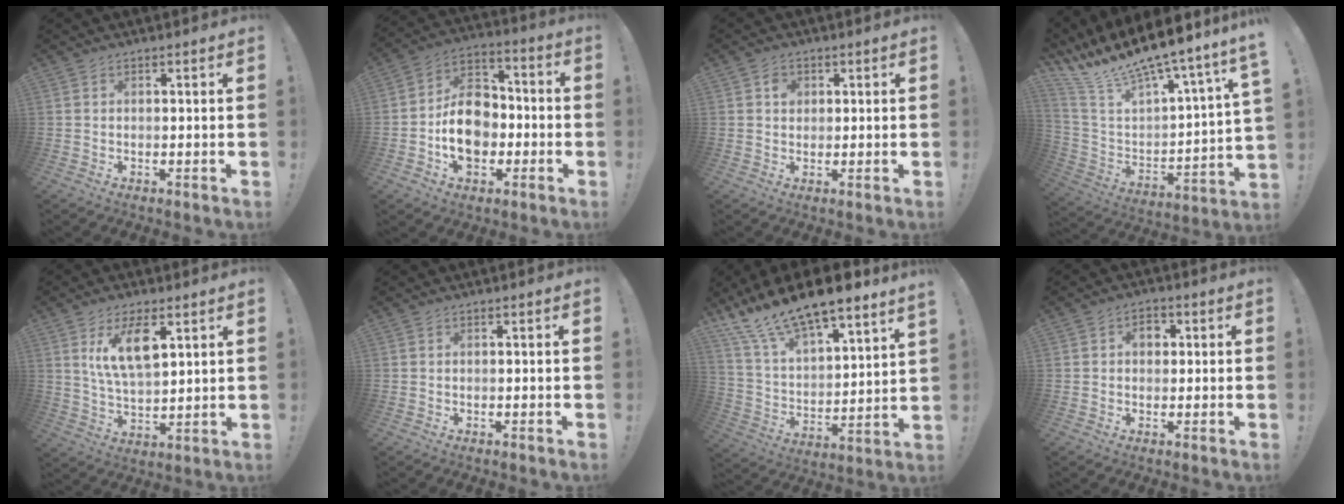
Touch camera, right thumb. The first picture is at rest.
{"total": 14.8, "force": [-3.0, 11.2, 9.2], "torque": [-0.161, 0.023, -0.050]}
{"total": 2.8, "force": [0.8, 2.3, 1.3], "torque": [-0.009, -0.001, 0.010]}
{"total": 13.2, "force": [9.6, 2.4, 8.6], "torque": [-0.149, -0.083, 0.153]}
{"total": 11.9, "force": [5.8, 5.7, 8.7], "torque": [-0.143, -0.017, 0.104]}
{"total": 0.0}
{"total": 13.9, "force": [11.7, 3.0, 6.8], "torque": [-0.150, -0.094, 0.208]}
{"total": 4.2, "force": [1.0, 3.3, 2.5], "torque": [-0.033, 0.001, 0.015]}